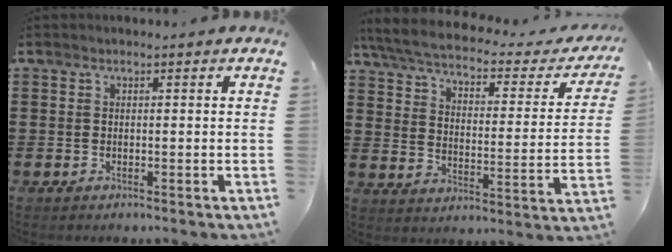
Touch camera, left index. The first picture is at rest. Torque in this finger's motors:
{"motor_torque": [2.14, 0.00, 0.99, 0.21]}